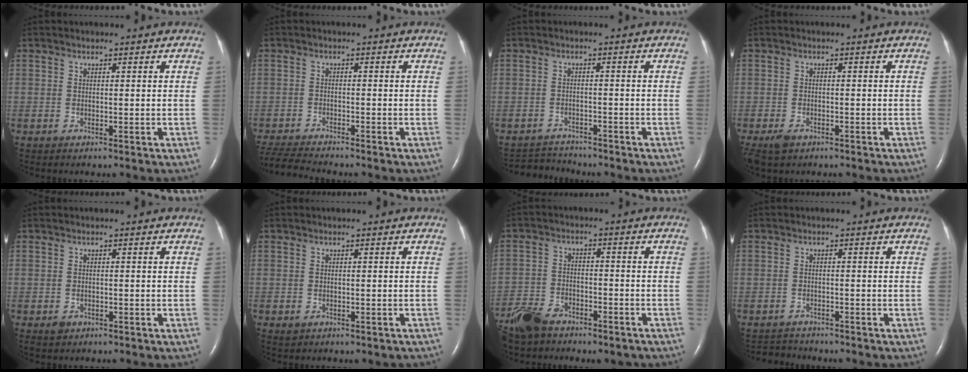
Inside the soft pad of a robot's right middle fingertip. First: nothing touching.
{"total": 6.0, "force": [-5.8, -0.2, 1.6], "torque": [-0.032, -0.020, -0.102]}
{"total": 4.1, "force": [-4.1, 0.4, -0.7], "torque": [0.007, -0.008, -0.068]}
{"total": 3.2, "force": [-2.1, 1.7, 1.7], "torque": [-0.042, -0.006, -0.032]}
{"total": 1.2, "force": [-0.6, 0.9, 0.4], "torque": [-0.007, 0.002, -0.006]}
{"total": 1.7, "force": [-0.8, 1.3, 0.7], "torque": [-0.014, 0.001, 0.000]}
{"total": 9.7, "force": [-7.7, 4.6, 3.7], "torque": [-0.086, -0.002, -0.130]}
{"total": 2.7, "force": [-2.6, 0.5, -0.6], "torque": [0.005, -0.012, -0.043]}